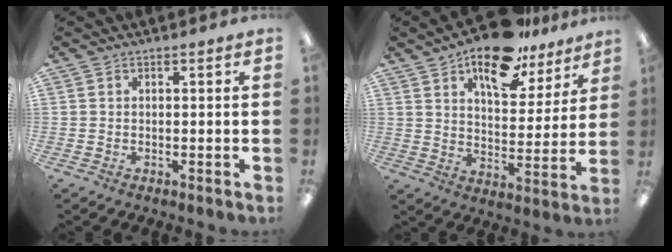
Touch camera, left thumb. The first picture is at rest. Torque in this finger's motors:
{"motor_torque": [0.41, 0.31, 1.06, -1.70, 0.14]}